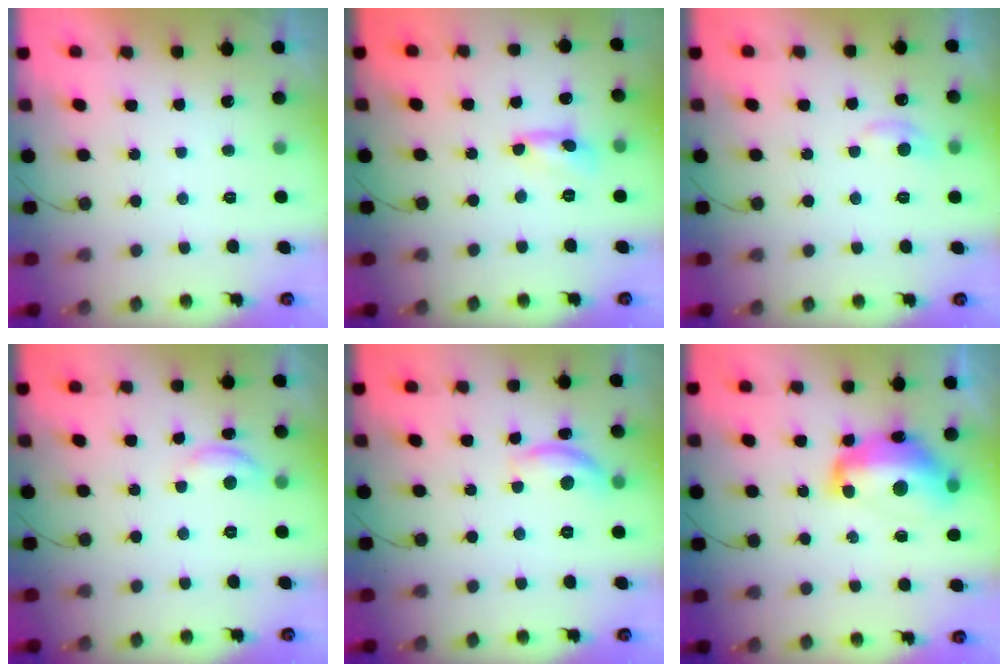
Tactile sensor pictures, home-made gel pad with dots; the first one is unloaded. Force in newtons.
{"total": 1.8, "press": 1.8, "slide": 0.2}
{"total": 6.0, "press": 6.0, "slide": 0.8}
{"total": 5.7, "press": 5.6, "slide": 0.5}
{"total": 9.7, "press": 9.7, "slide": 0.7}
{"total": 14.7, "press": 14.6, "slide": 1.4}